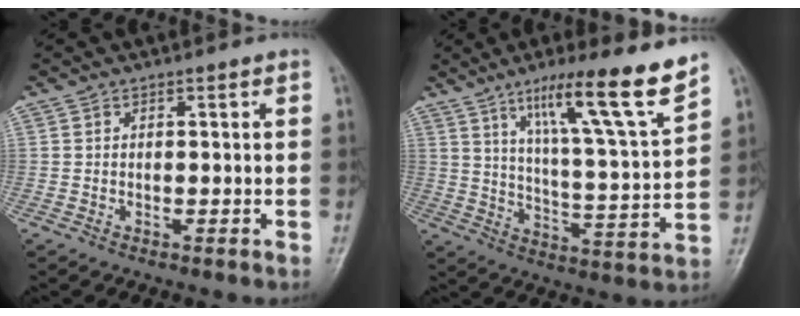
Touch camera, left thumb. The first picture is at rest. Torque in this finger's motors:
{"motor_torque": [0.37, 0.27, 1.48, -1.29, 0.10]}